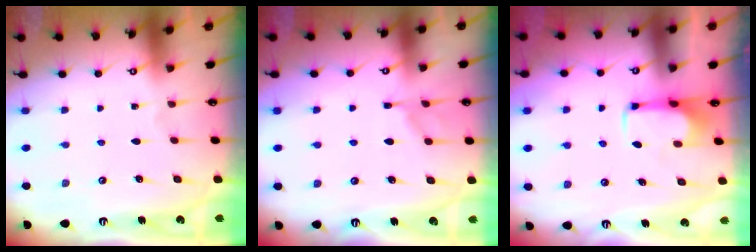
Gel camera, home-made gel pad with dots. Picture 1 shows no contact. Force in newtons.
{"total": 5.8, "press": 5.8, "slide": 0.8}
{"total": 1.9, "press": 1.8, "slide": 0.4}